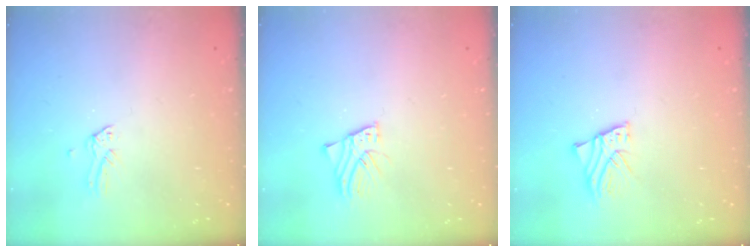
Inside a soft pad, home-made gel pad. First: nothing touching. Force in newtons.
{"total": 2.4, "press": 2.4, "slide": 0.1}
{"total": 2.5, "press": 2.5, "slide": 0.2}